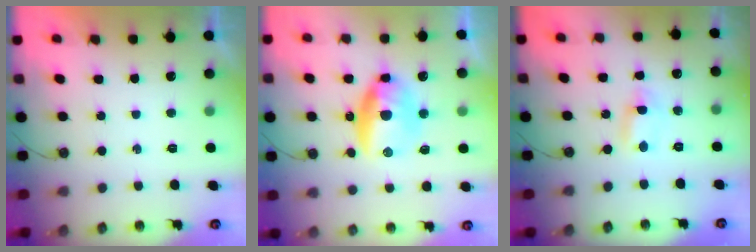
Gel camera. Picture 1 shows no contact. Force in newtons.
{"total": 16.6, "press": 13.8, "slide": 9.3}
{"total": 1.2, "press": 1.0, "slide": 0.6}